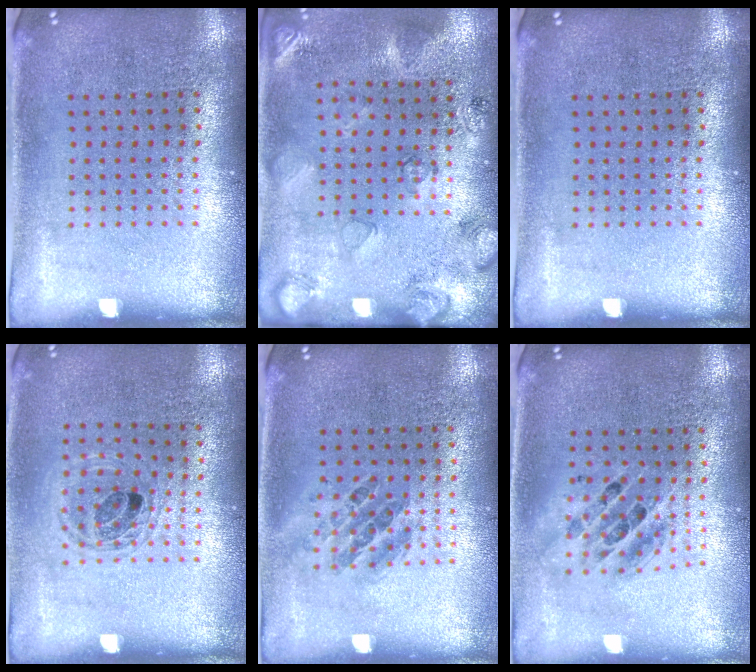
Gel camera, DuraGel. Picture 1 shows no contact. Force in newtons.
{"total": 2.6, "press": 1.8, "slide": 1.9}
{"total": 0.0}
{"total": 1.1, "press": 1.0, "slide": 0.3}
{"total": 1.0, "press": 0.8, "slide": 0.5}
{"total": 1.4, "press": 1.3, "slide": 0.7}